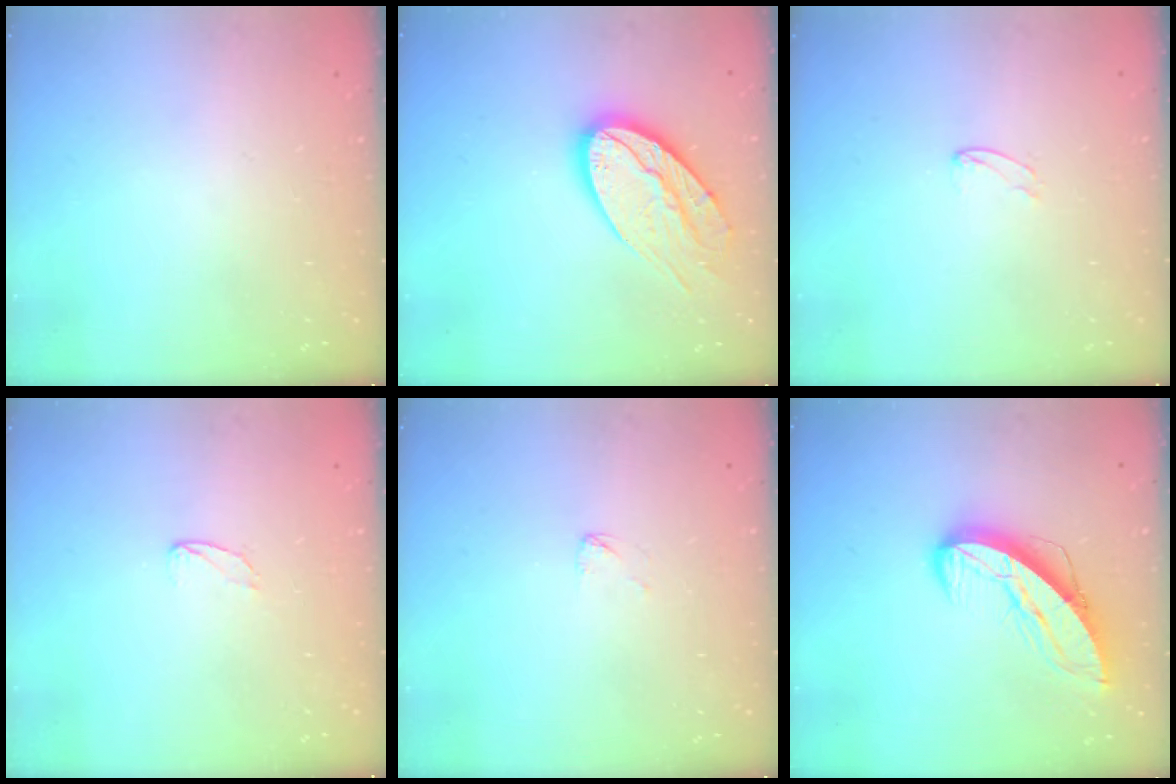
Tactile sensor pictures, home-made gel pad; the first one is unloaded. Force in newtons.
{"total": 19.5, "press": 19.4, "slide": 2.0}
{"total": 3.6, "press": 3.6, "slide": 0.3}
{"total": 4.1, "press": 4.1, "slide": 0.4}
{"total": 1.9, "press": 1.9, "slide": 0.1}
{"total": 11.0, "press": 11.0, "slide": 1.1}